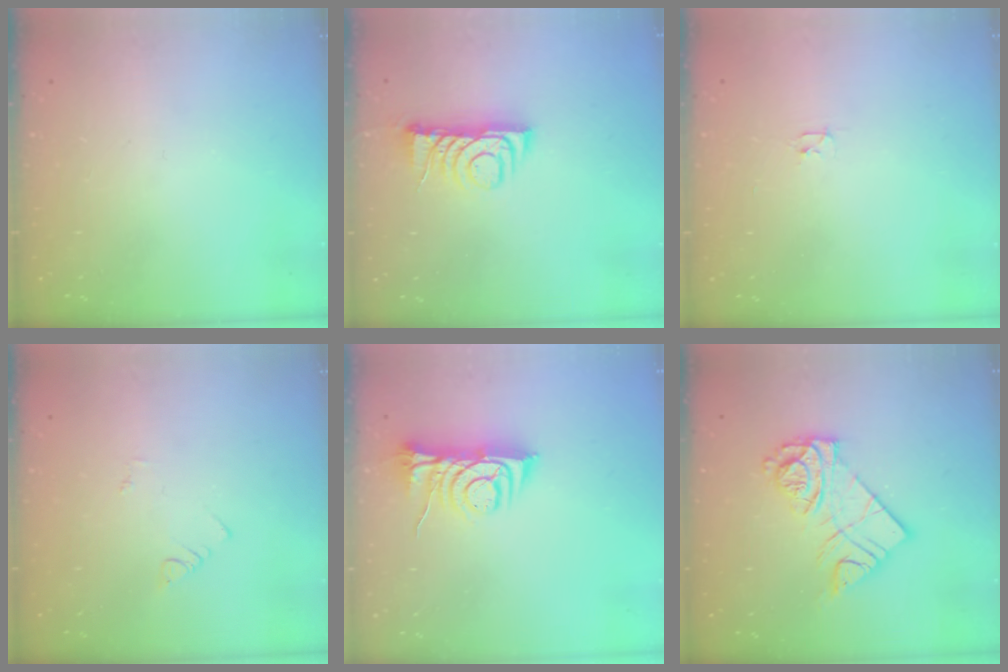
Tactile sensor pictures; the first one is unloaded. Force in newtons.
{"total": 7.0, "press": 7.0, "slide": 0.7}
{"total": 2.4, "press": 2.3, "slide": 0.4}
{"total": 1.1, "press": 1.1, "slide": 0.3}
{"total": 8.0, "press": 8.0, "slide": 0.9}
{"total": 12.4, "press": 12.4, "slide": 0.9}